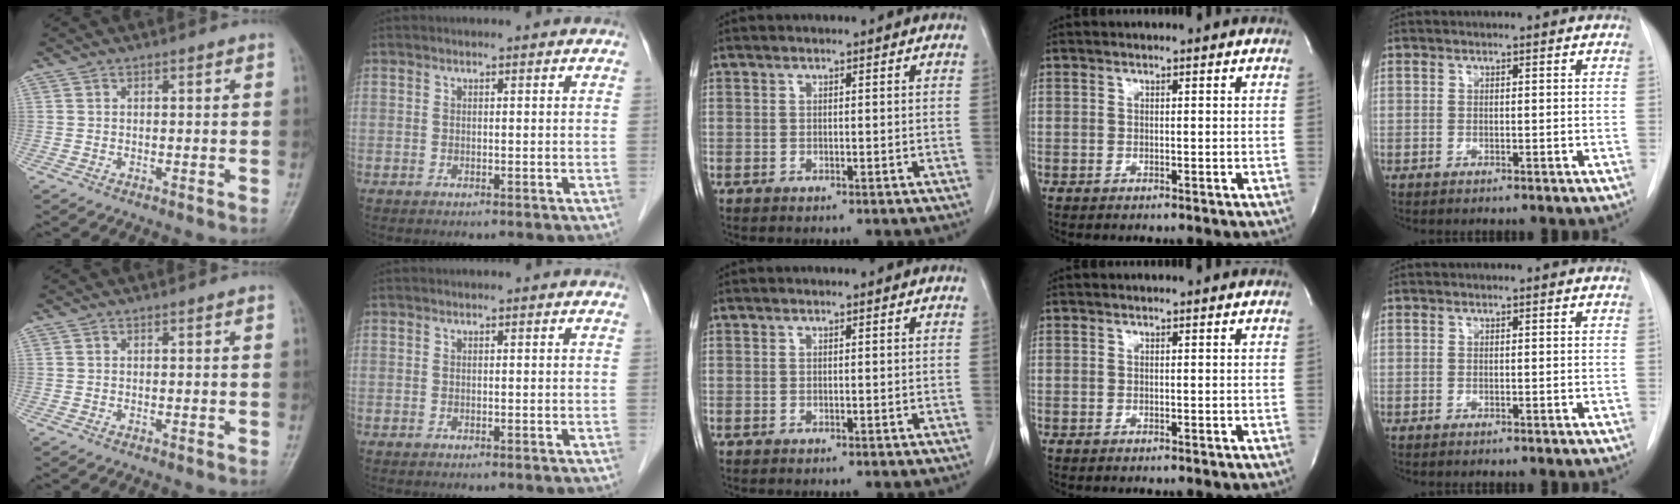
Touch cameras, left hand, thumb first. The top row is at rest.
{}